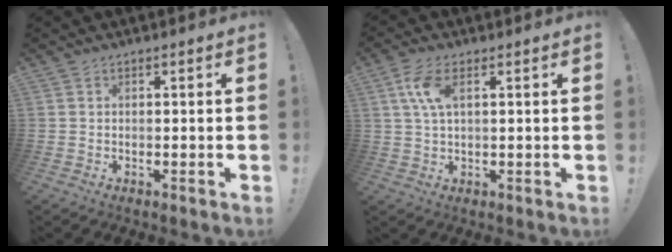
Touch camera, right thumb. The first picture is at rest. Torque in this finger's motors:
{"motor_torque": [1.41, 1.29, 0.71, -0.25, 0.03]}